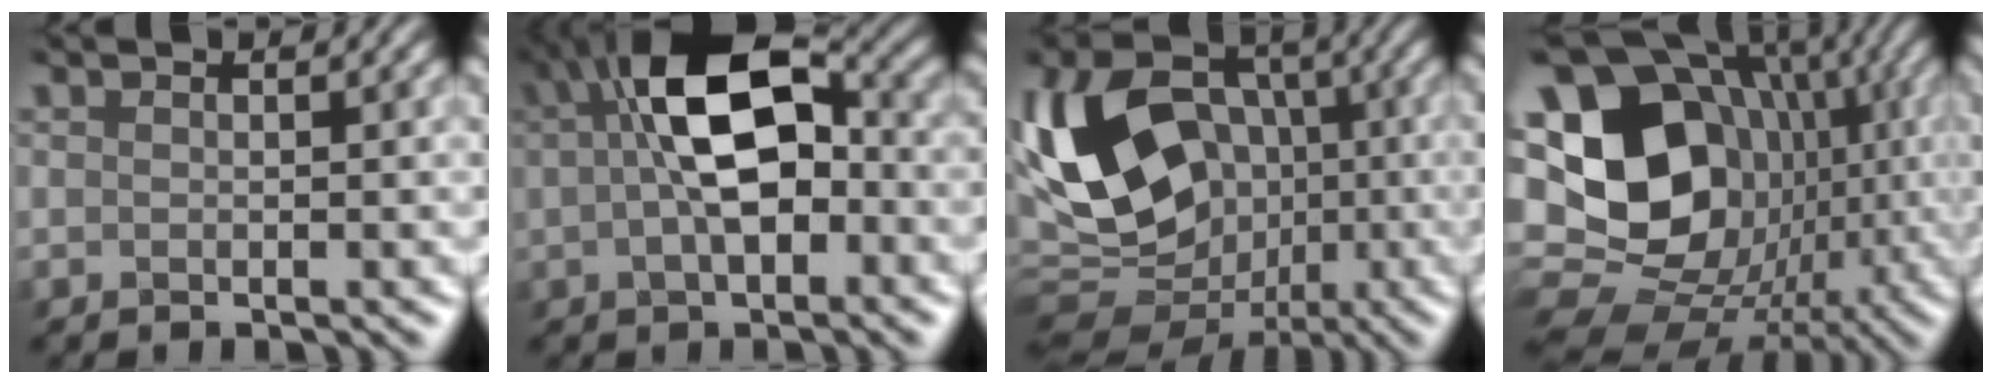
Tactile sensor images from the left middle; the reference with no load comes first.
{"total": 7.2, "force": [0.2, 3.2, 6.4], "torque": [-0.139, 0.019, 0.011]}
{"total": 13.5, "force": [-1.6, 10.0, 8.9], "torque": [-0.201, -0.015, 0.010]}
{"total": 19.2, "force": [0.2, 16.1, 10.3], "torque": [-0.209, 0.018, 0.008]}